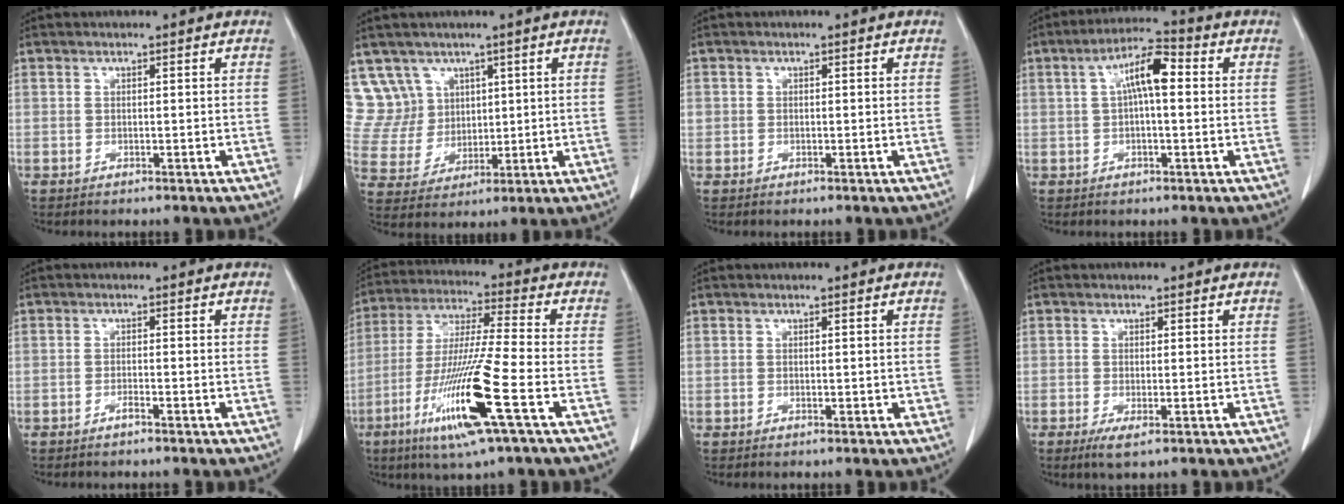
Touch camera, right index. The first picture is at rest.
{"total": 7.4, "force": [4.3, 6.0, -0.1], "torque": [0.000, 0.015, 0.101]}
{"total": 1.1, "force": [0.1, 1.1, 0.2], "torque": [0.002, 0.009, 0.002]}
{"total": 7.2, "force": [1.2, 1.7, 6.9], "torque": [-0.125, 0.026, 0.017]}
{"total": 1.0, "force": [-0.8, -0.1, 0.6], "torque": [-0.012, 0.001, -0.015]}
{"total": 15.8, "force": [-6.4, -0.5, 14.5], "torque": [-0.297, -0.027, -0.121]}
{"total": 0.7, "force": [0.1, 0.5, 0.5], "torque": [-0.003, 0.000, 0.003]}
{"total": 2.2, "force": [-0.9, 0.3, 1.9], "torque": [-0.032, -0.007, -0.012]}